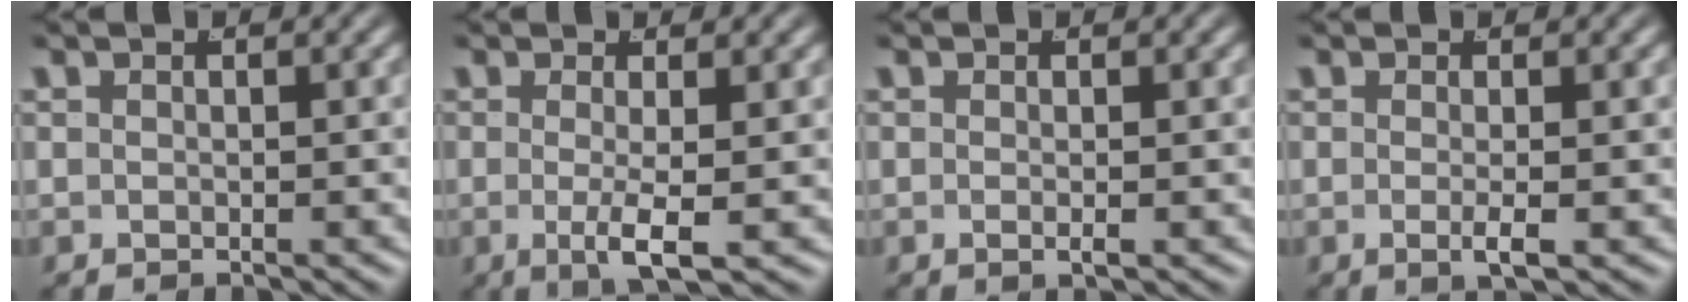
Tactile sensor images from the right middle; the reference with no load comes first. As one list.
[{"total": 3.4, "force": [-0.7, 0.2, 3.3], "torque": [-0.063, -0.020, -0.005]}, {"total": 0.8, "force": [-0.3, -0.1, 0.7], "torque": [-0.013, -0.002, -0.004]}, {"total": 1.7, "force": [-0.5, -0.2, 1.6], "torque": [-0.029, -0.007, -0.007]}]